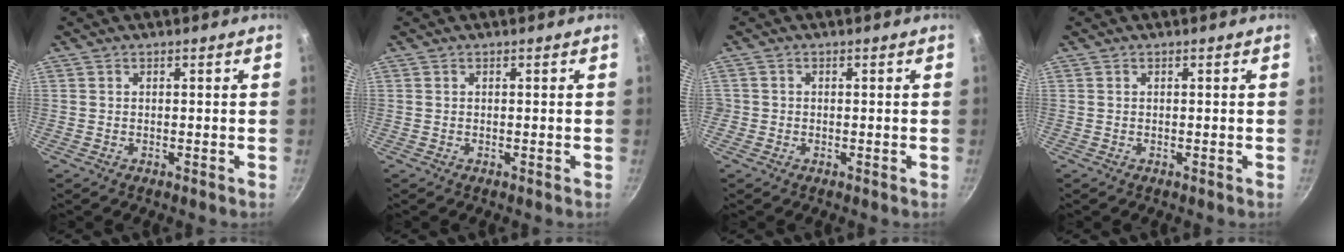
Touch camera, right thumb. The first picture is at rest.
{"total": 0.0}
{"total": 0.8, "force": [-0.2, 0.8, 0.1], "torque": [-0.002, 0.002, -0.006]}
{"total": 0.0}